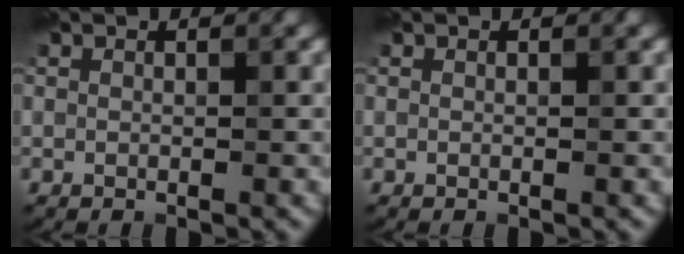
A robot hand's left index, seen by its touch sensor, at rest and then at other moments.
{"total": 0.0}